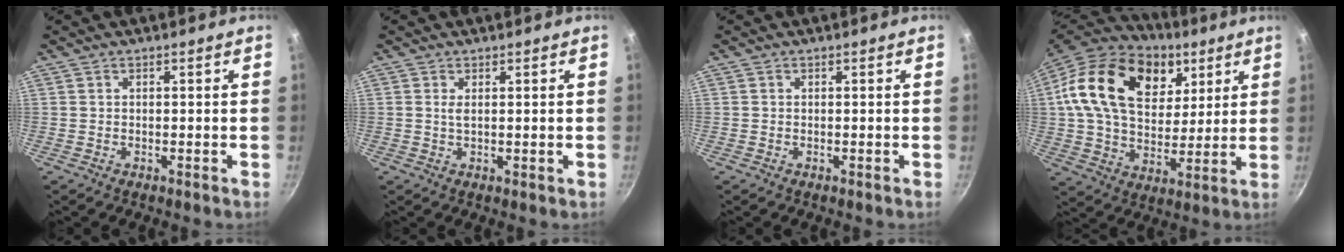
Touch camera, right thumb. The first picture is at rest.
{"total": 1.3, "force": [0.4, 0.4, 1.2], "torque": [-0.022, -0.003, 0.007]}
{"total": 0.0}
{"total": 25.9, "force": [9.9, 17.3, 16.5], "torque": [-0.272, -0.009, 0.165]}